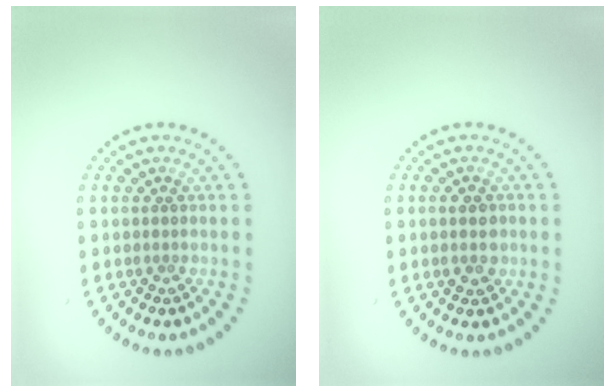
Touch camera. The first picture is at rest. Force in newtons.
{"total": 2.4, "press": 2.4, "slide": 0.1}